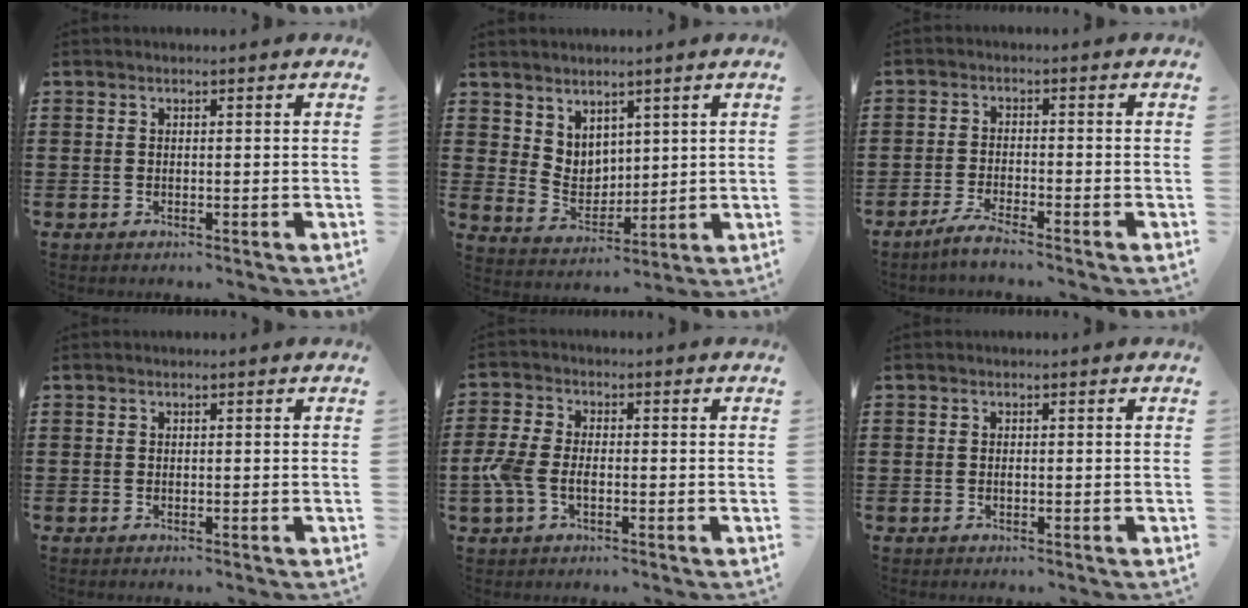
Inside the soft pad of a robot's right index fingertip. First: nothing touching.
{"total": 4.5, "force": [3.5, 2.8, 0.3], "torque": [-0.024, -0.006, 0.068]}
{"total": 2.8, "force": [-2.6, -0.3, 1.2], "torque": [-0.028, 0.001, -0.051]}
{"total": 0.0}
{"total": 4.9, "force": [-1.5, 2.8, 3.8], "torque": [-0.100, -0.004, -0.035]}
{"total": 0.0}